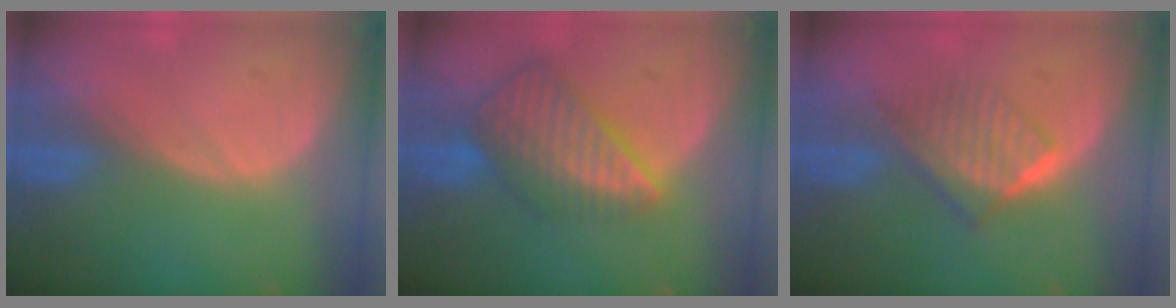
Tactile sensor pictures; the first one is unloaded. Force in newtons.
{"total": 8.8, "press": 7.7, "slide": 4.4}
{"total": 6.5, "press": 5.5, "slide": 3.4}